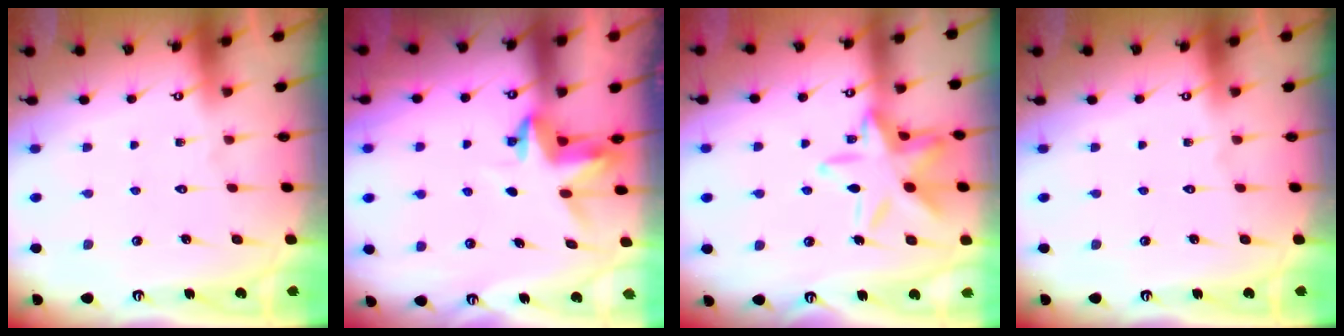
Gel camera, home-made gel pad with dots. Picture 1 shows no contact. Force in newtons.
{"total": 4.0, "press": 4.0, "slide": 0.3}
{"total": 15.5, "press": 15.4, "slide": 0.9}
{"total": 0.0}